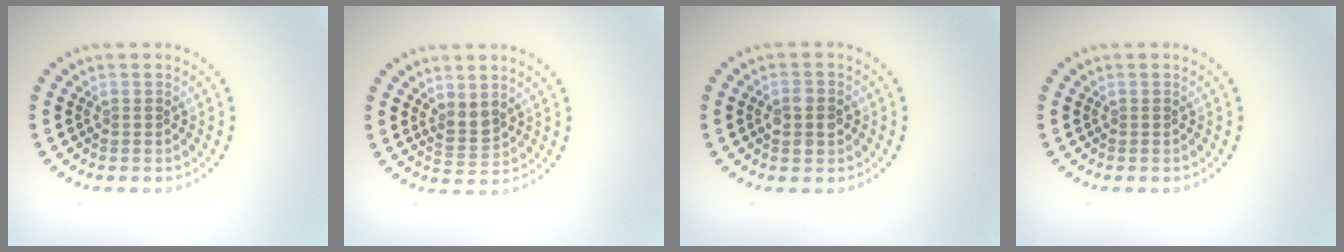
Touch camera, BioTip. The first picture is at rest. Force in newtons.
{"total": 1.8, "press": 1.5, "slide": 1.0}
{"total": 2.7, "press": 2.7, "slide": 0.1}
{"total": 0.0}